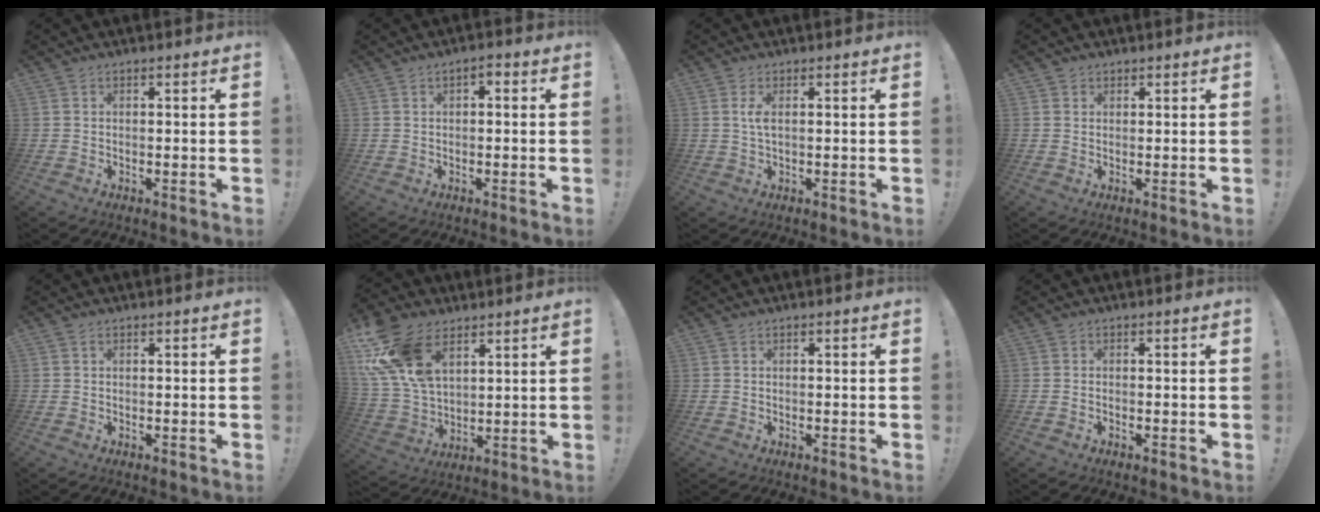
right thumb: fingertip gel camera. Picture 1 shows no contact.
{"total": 1.7, "force": [-0.1, 1.0, 1.3], "torque": [-0.018, 0.004, -0.006]}
{"total": 2.7, "force": [0.5, 0.7, 2.5], "torque": [-0.048, 0.001, 0.006]}
{"total": 1.1, "force": [0.8, 0.7, 0.0], "torque": [0.005, -0.004, 0.014]}
{"total": 0.0}
{"total": 18.2, "force": [9.2, 11.1, 11.1], "torque": [-0.238, -0.043, 0.172]}
{"total": 0.0}
{"total": 0.6, "force": [-0.5, 0.2, 0.2], "torque": [-0.007, 0.000, -0.008]}